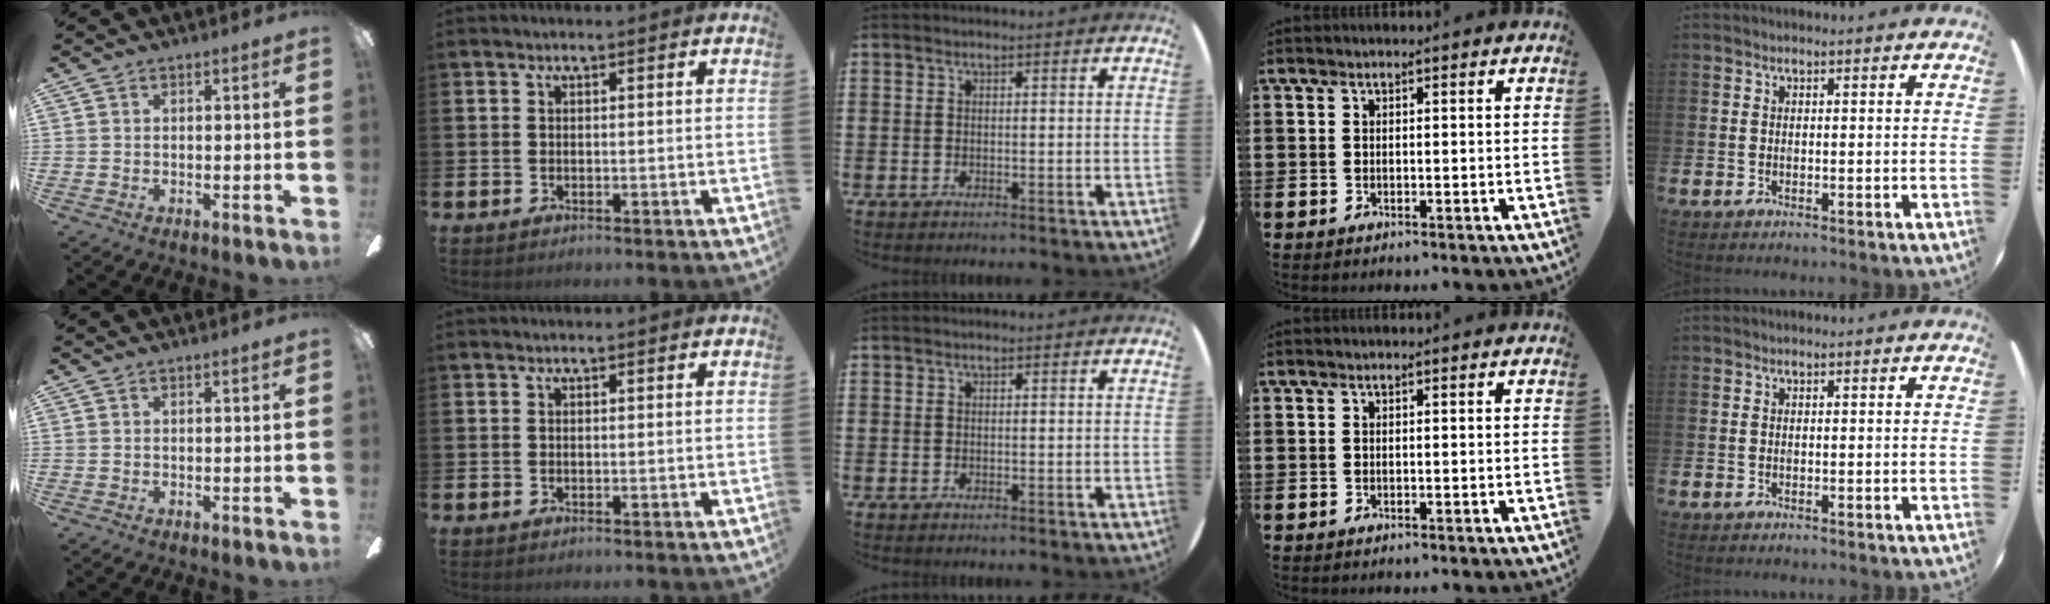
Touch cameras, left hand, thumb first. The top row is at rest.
{}